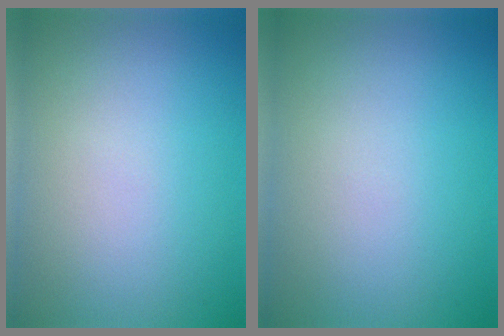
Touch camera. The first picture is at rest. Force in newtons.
{"total": 0.0}